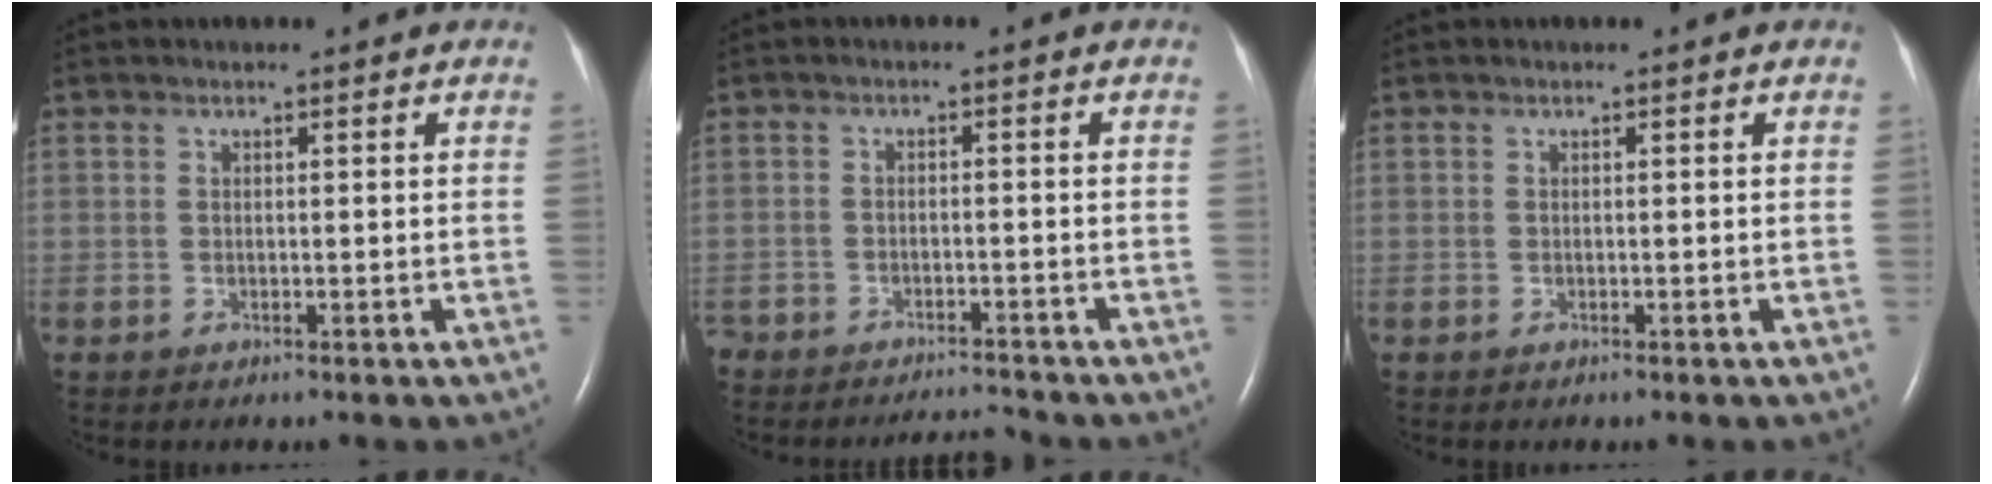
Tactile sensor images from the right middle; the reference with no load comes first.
{"total": 4.5, "force": [-4.4, 0.3, -0.2], "torque": [0.004, -0.004, -0.073]}
{"total": 0.0}